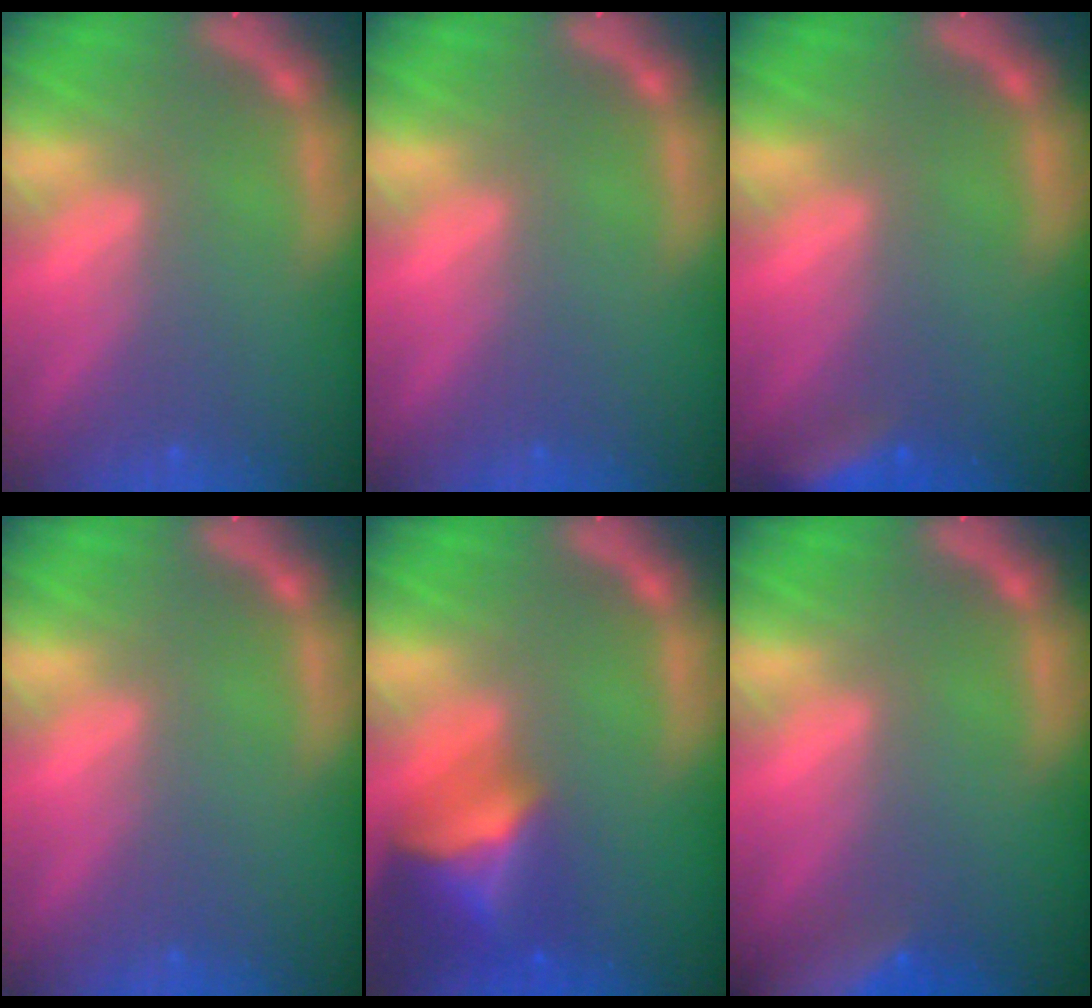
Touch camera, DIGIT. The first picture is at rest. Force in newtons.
{"total": 0.0}
{"total": 4.0}
{"total": 0.0}
{"total": 7.0}
{"total": 9.4}